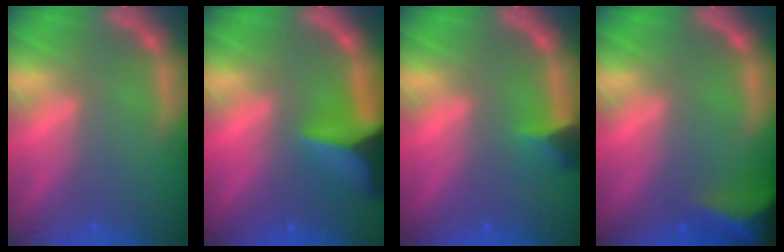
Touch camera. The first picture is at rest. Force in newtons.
{"total": 8.4}
{"total": 2.4}
{"total": 9.5}